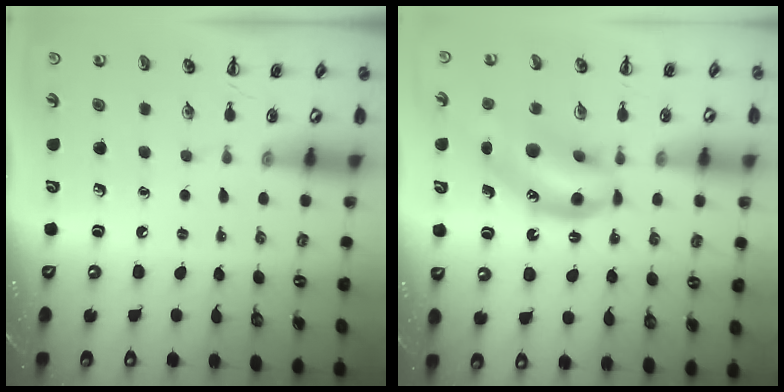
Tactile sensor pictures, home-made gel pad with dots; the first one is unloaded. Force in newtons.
{"total": 13.0, "press": 12.6, "slide": 3.2}